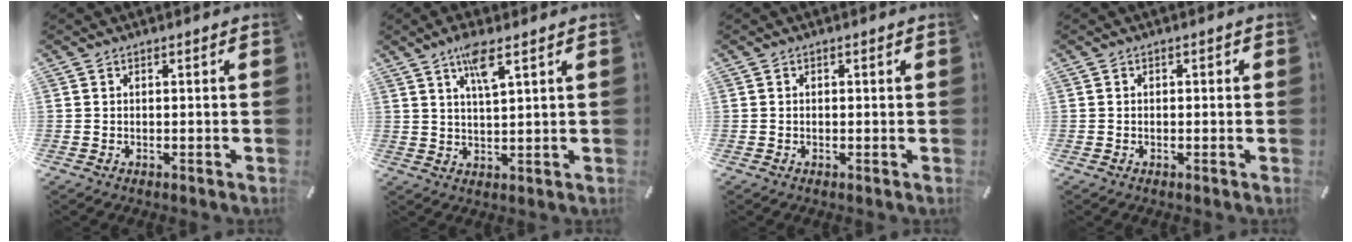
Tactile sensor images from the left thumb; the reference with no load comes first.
{"total": 6.5, "force": [3.7, 1.4, 5.2], "torque": [-0.103, -0.002, 0.062]}
{"total": 0.5, "force": [-0.1, 0.5, 0.3], "torque": [-0.005, 0.003, -0.003]}
{"total": 0.9, "force": [-0.3, 0.7, 0.3], "torque": [-0.006, 0.004, -0.009]}